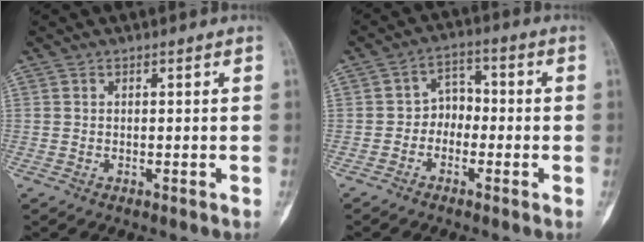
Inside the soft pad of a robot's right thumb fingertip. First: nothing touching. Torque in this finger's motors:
{"motor_torque": [-0.63, -0.08, -0.01, 0.07, -0.02]}